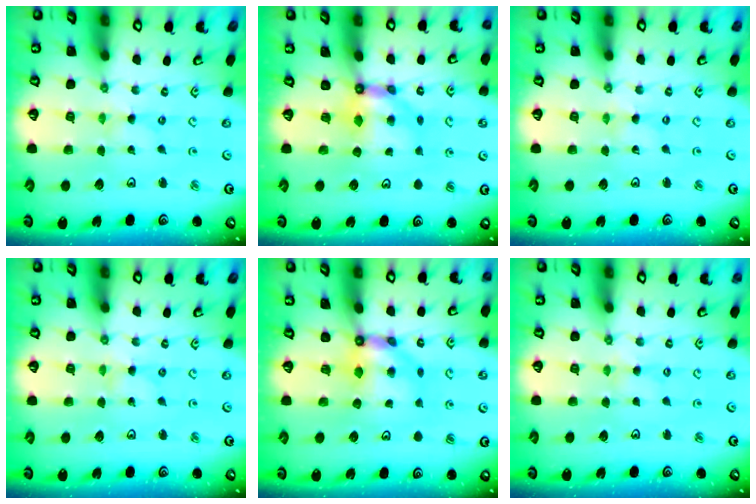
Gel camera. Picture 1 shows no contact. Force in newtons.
{"total": 6.6, "press": 6.6, "slide": 0.6}
{"total": 0.0}
{"total": 0.0}
{"total": 6.6, "press": 6.6, "slide": 0.7}
{"total": 1.6, "press": 1.6, "slide": 0.4}